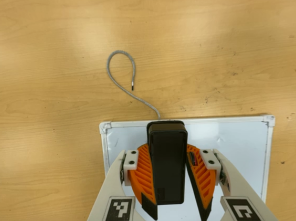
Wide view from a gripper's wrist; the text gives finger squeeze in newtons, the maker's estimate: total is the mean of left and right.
{"total": 10.5, "left": 10.0, "right": 11.0}